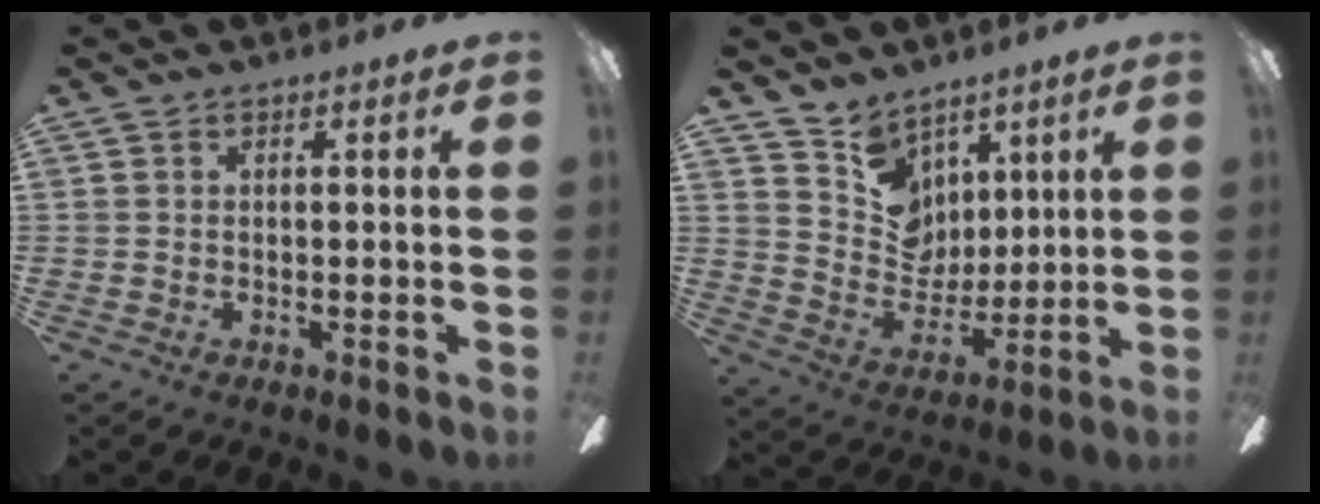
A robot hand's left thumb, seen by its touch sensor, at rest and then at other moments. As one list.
[{"total": 10.1, "force": [6.6, 7.4, 1.7], "torque": [-0.044, -0.050, 0.134]}]